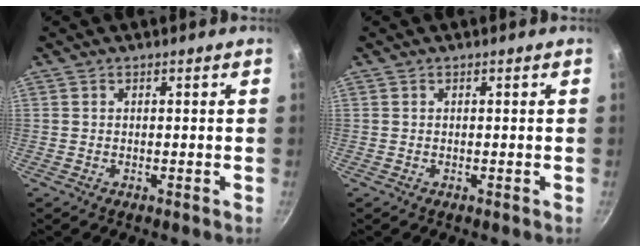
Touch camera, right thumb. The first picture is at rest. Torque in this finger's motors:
{"motor_torque": [-0.06, 0.15, -0.01, -0.05, 0.02]}